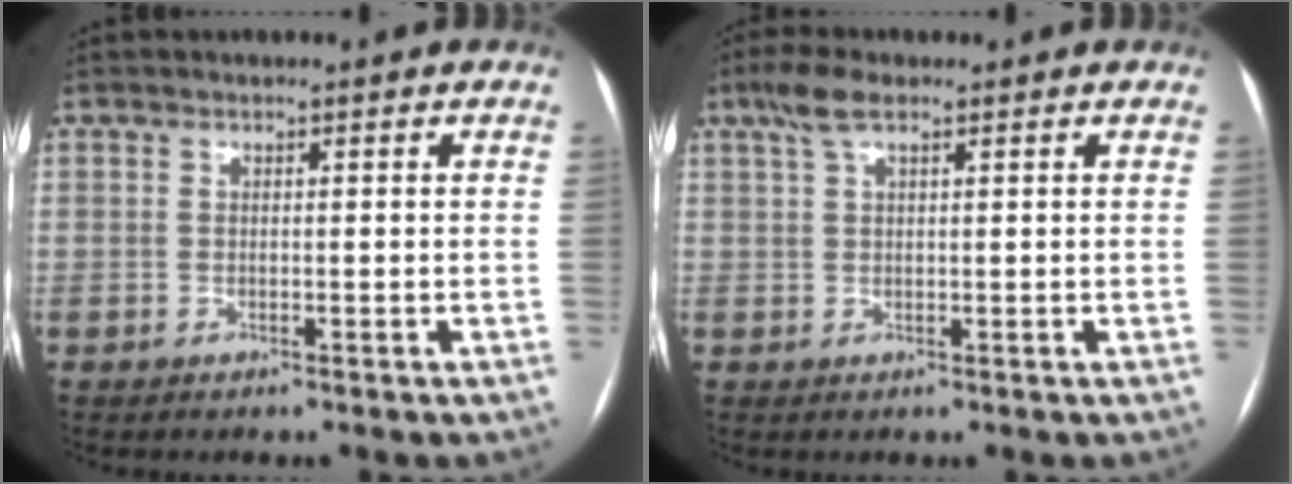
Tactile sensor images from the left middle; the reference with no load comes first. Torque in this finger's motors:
{"motor_torque": [0.59, -0.36, 0.28, 0.02]}